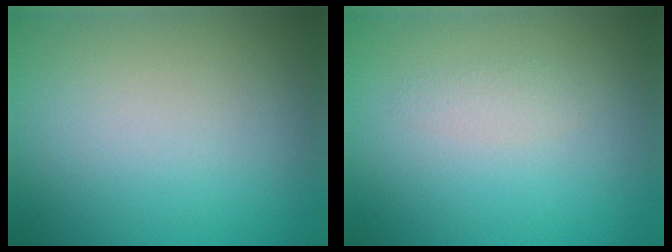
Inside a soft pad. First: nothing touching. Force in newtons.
{"total": 1.0, "press": 1.0, "slide": 0.1}